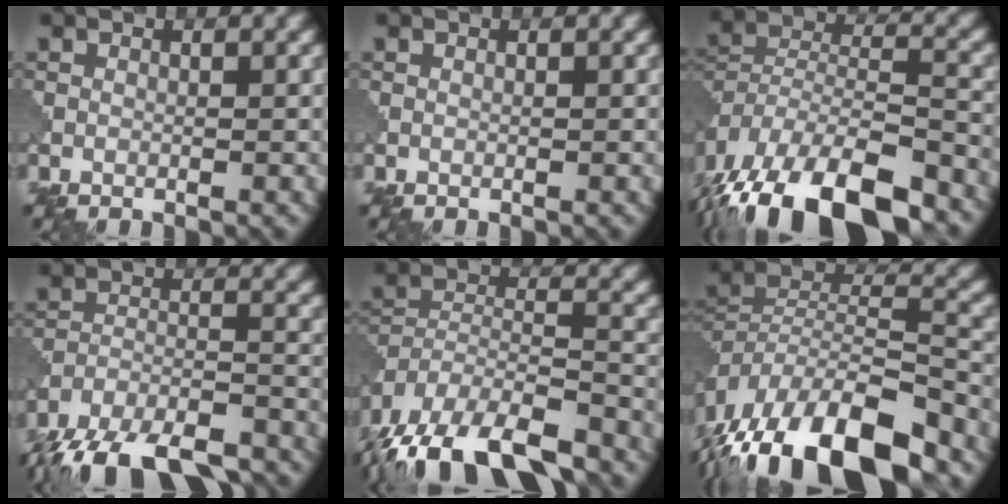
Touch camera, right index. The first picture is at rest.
{"total": 0.0}
{"total": 17.9, "force": [-13.7, 7.0, 9.2], "torque": [-0.185, -0.027, -0.202]}
{"total": 16.7, "force": [-14.5, 5.9, 5.9], "torque": [-0.108, -0.020, -0.191]}
{"total": 18.9, "force": [-15.9, 7.1, 7.4], "torque": [-0.148, -0.025, -0.225]}
{"total": 16.4, "force": [-11.5, 6.9, 9.4], "torque": [-0.179, 0.004, -0.184]}